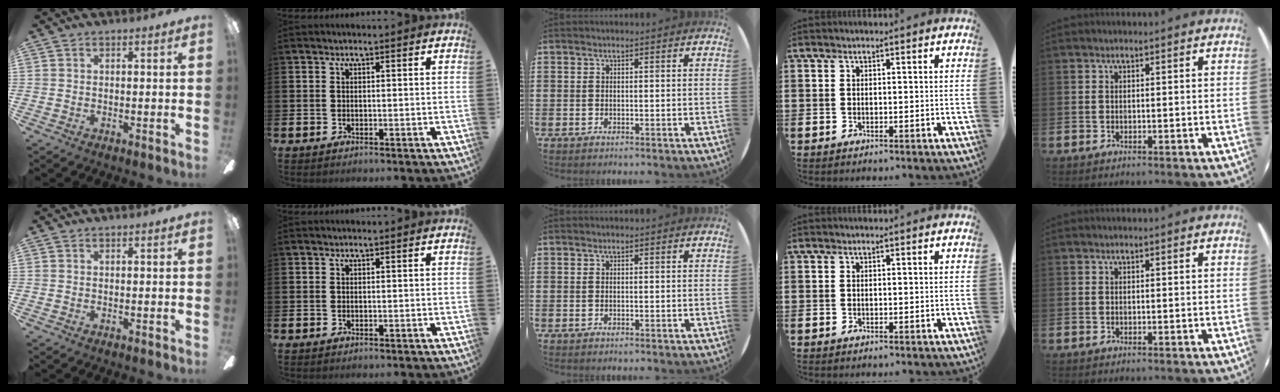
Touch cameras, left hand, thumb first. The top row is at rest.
{}